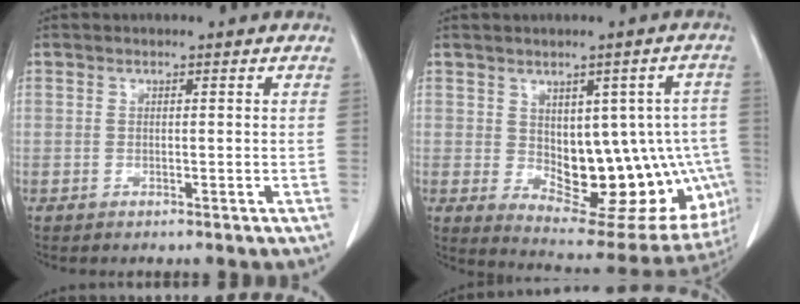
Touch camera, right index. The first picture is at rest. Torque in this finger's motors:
{"motor_torque": [1.32, -0.48, 0.30, 0.05]}